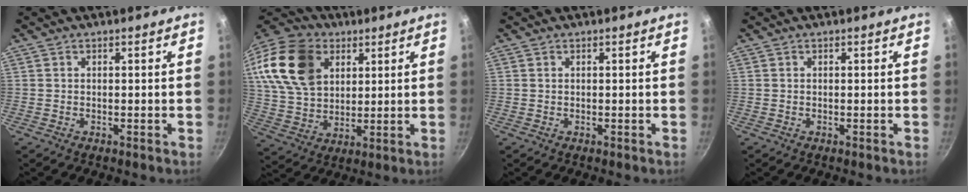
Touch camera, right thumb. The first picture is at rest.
{"total": 20.3, "force": [7.3, 14.4, 12.4], "torque": [-0.226, -0.002, 0.137]}
{"total": 0.0}
{"total": 0.0}